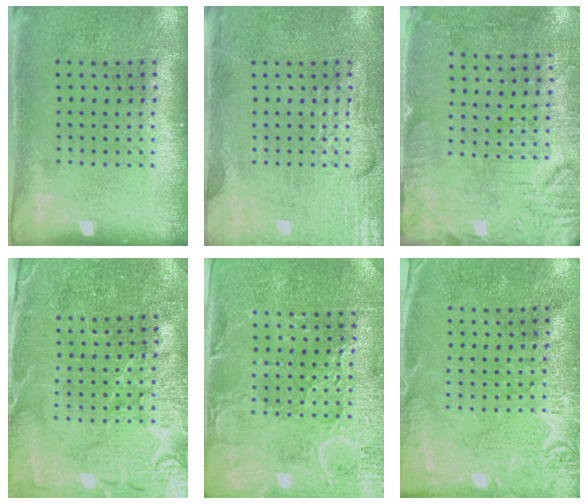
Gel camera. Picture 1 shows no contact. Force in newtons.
{"total": 4.9, "press": 4.9, "slide": 0.6}
{"total": 3.1, "press": 2.9, "slide": 1.1}
{"total": 4.2, "press": 4.0, "slide": 1.1}
{"total": 3.6, "press": 3.6, "slide": 0.7}
{"total": 2.7, "press": 2.7, "slide": 0.4}